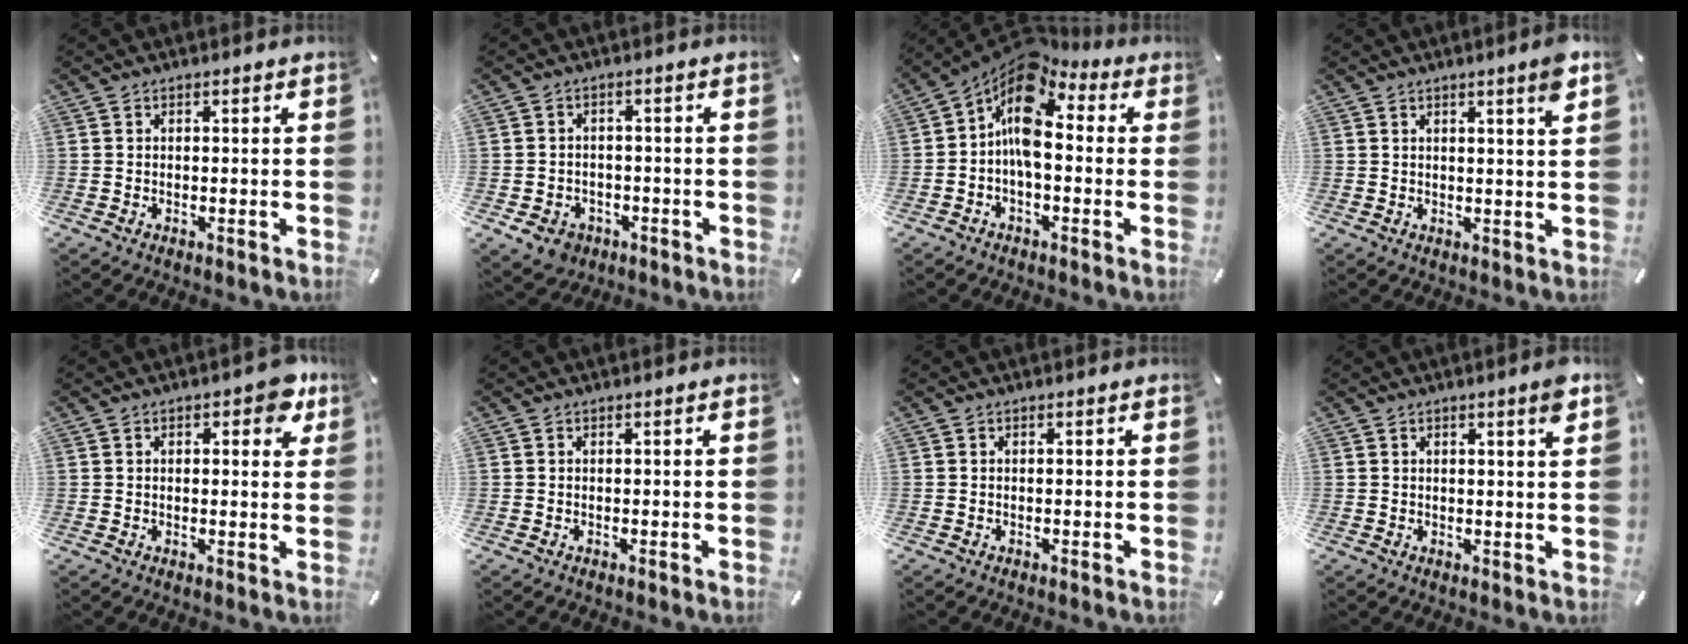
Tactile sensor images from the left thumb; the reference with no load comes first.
{"total": 5.1, "force": [-2.6, 3.9, 1.9], "torque": [-0.042, 0.015, -0.050]}
{"total": 10.9, "force": [1.6, 5.9, 9.0], "torque": [-0.184, -0.030, 0.021]}
{"total": 4.8, "force": [2.6, 0.0, 4.1], "torque": [-0.065, -0.012, 0.038]}
{"total": 5.7, "force": [2.6, 2.8, 4.3], "torque": [-0.049, -0.005, 0.039]}
{"total": 0.0}
{"total": 0.0}
{"total": 3.5, "force": [1.8, 0.3, 3.0], "torque": [-0.044, -0.008, 0.027]}